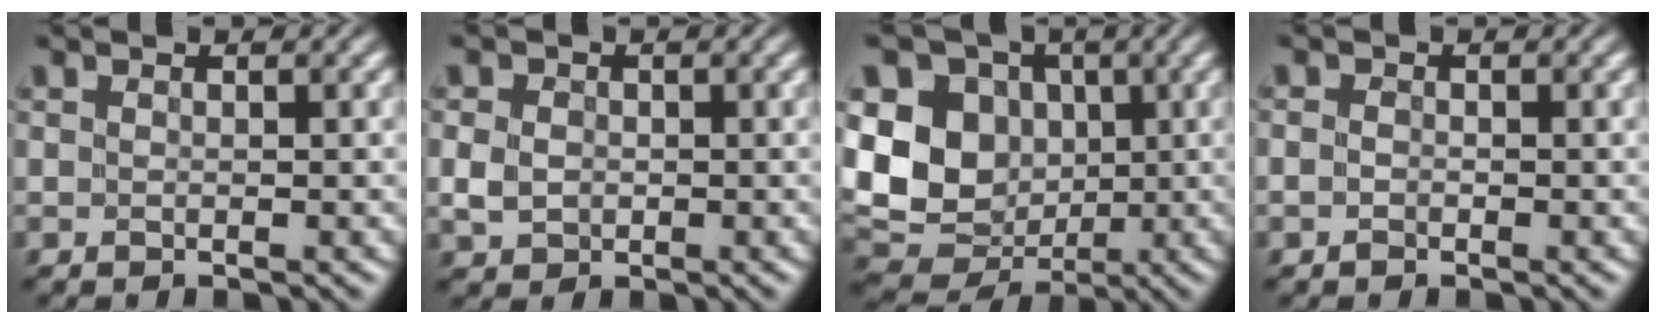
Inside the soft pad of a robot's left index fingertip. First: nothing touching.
{"total": 2.3, "force": [-0.1, 2.0, 1.1], "torque": [-0.026, -0.002, -0.005]}
{"total": 11.4, "force": [0.9, 9.5, 6.3], "torque": [-0.129, -0.001, 0.002]}
{"total": 0.8, "force": [-0.4, 0.6, 0.4], "torque": [-0.007, -0.001, -0.011]}